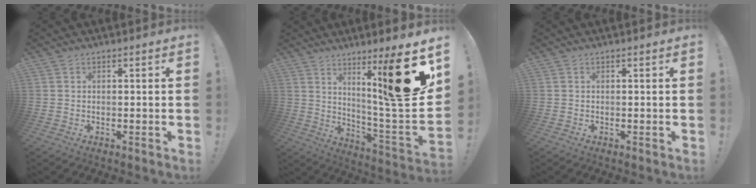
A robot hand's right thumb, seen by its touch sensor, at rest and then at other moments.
{"total": 19.7, "force": [9.2, 0.9, 17.4], "torque": [-0.254, -0.084, 0.136]}
{"total": 0.0}